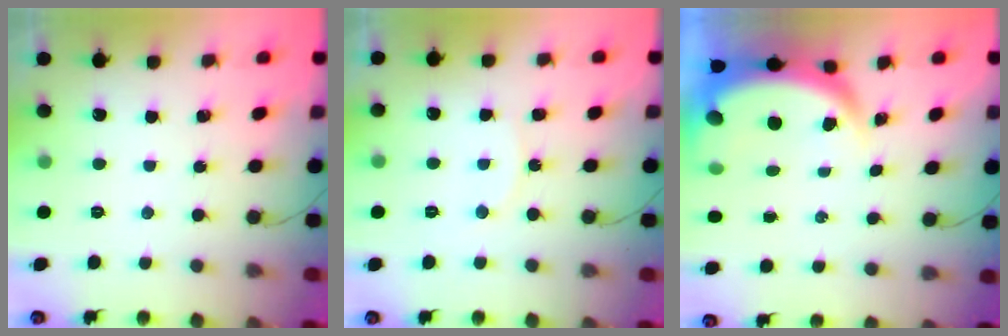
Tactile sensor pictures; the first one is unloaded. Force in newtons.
{"total": 6.0, "press": 6.0, "slide": 0.7}
{"total": 7.8, "press": 7.7, "slide": 1.1}